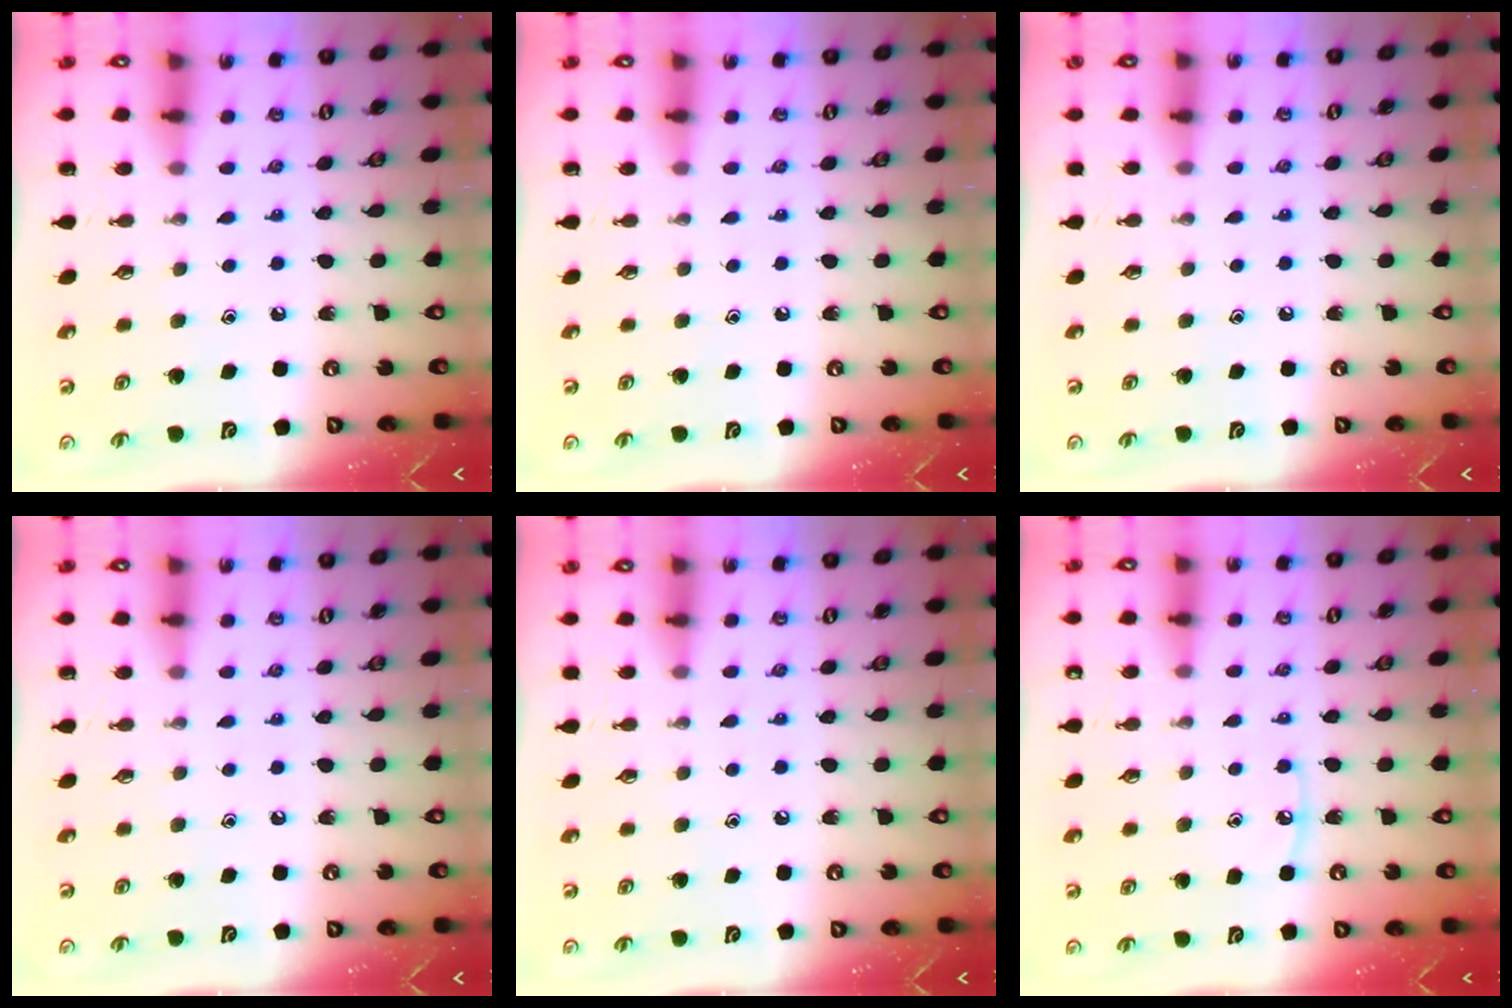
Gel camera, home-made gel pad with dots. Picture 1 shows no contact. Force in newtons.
{"total": 0.0}
{"total": 2.7, "press": 2.7, "slide": 0.5}
{"total": 0.0}
{"total": 3.0, "press": 2.9, "slide": 0.5}
{"total": 4.2, "press": 4.1, "slide": 0.5}